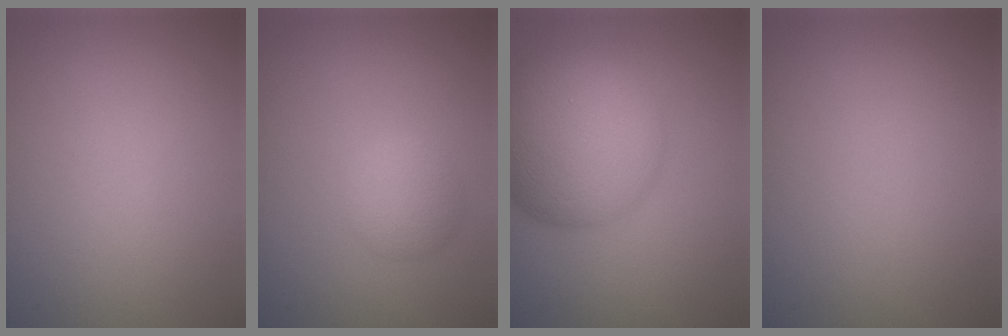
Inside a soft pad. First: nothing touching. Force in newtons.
{"total": 2.7, "press": 2.7, "slide": 0.2}
{"total": 10.8, "press": 10.8, "slide": 0.3}
{"total": 0.0}